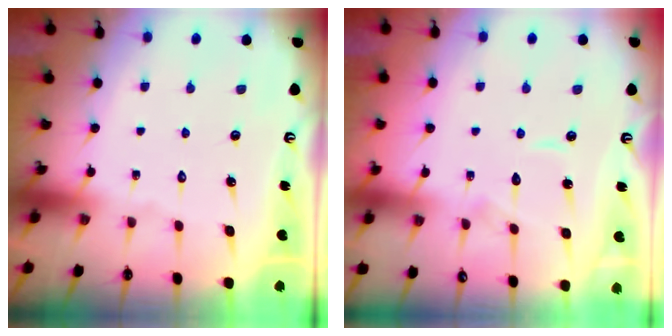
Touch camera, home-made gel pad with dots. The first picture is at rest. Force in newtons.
{"total": 4.8, "press": 4.7, "slide": 0.5}